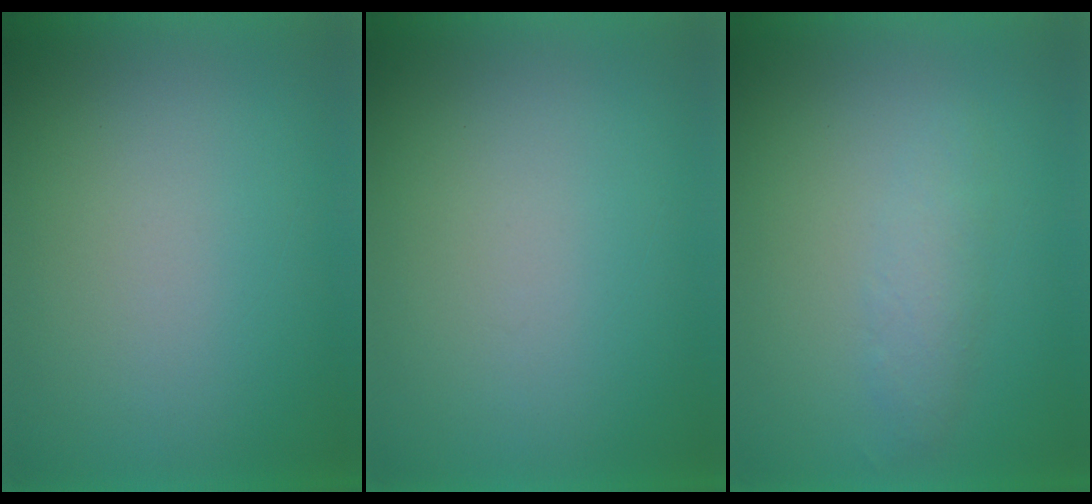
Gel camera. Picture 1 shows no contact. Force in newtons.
{"total": 0.0}
{"total": 2.5}